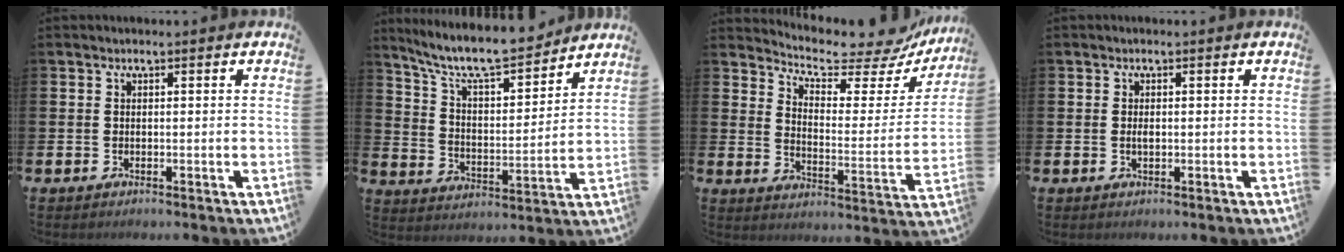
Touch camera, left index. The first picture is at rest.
{"total": 9.4, "force": [8.7, 1.6, 3.3], "torque": [-0.094, -0.062, 0.150]}
{"total": 7.0, "force": [6.5, 2.0, 1.9], "torque": [-0.039, -0.064, 0.102]}
{"total": 0.9, "force": [0.0, 0.4, 0.8], "torque": [-0.014, 0.002, -0.002]}